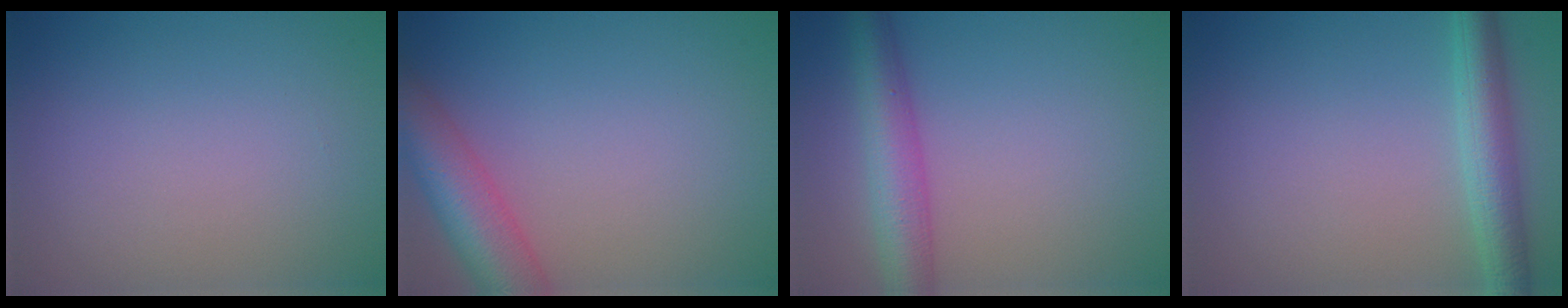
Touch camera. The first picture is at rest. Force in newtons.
{"total": 6.9, "press": 6.9, "slide": 0.4}
{"total": 4.9, "press": 4.9, "slide": 0.2}
{"total": 4.2, "press": 4.2, "slide": 0.2}